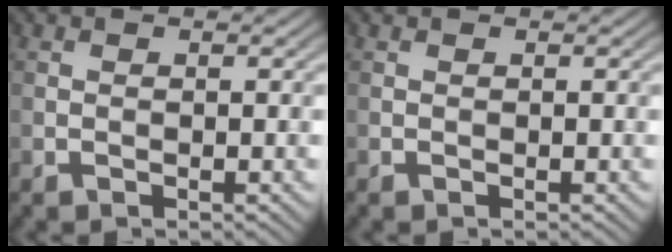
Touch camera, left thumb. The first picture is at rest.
{"total": 0.0}